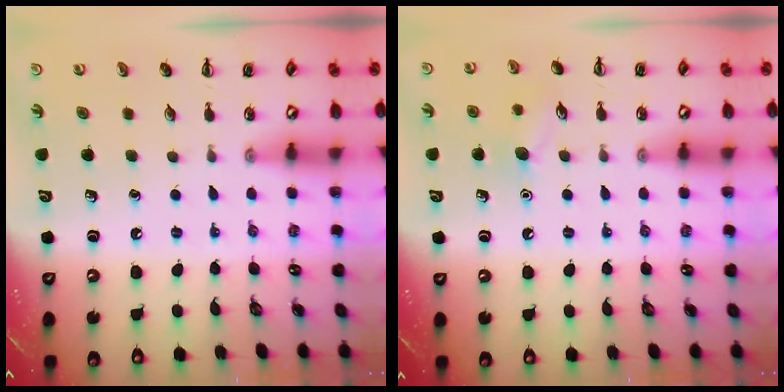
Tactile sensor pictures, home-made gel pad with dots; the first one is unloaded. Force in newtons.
{"total": 8.5, "press": 8.3, "slide": 2.0}